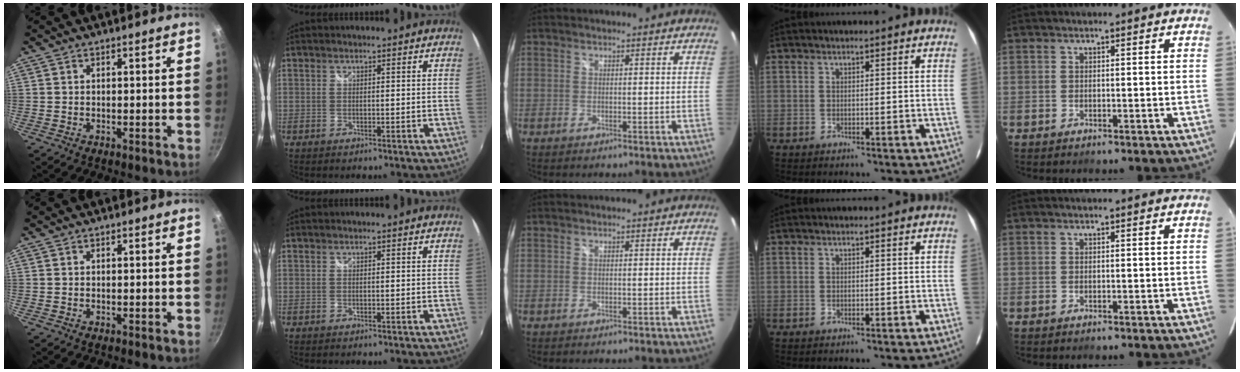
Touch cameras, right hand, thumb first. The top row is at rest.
{}